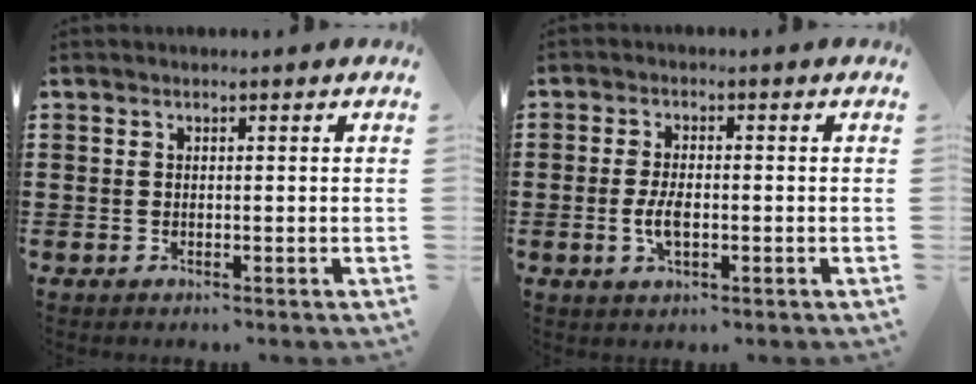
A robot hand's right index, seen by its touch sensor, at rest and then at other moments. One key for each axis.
{"total": 4.1, "fx": -0.7, "fy": 1.7, "fz": 3.7, "tx": -0.081, "ty": -0.004, "tz": -0.016}